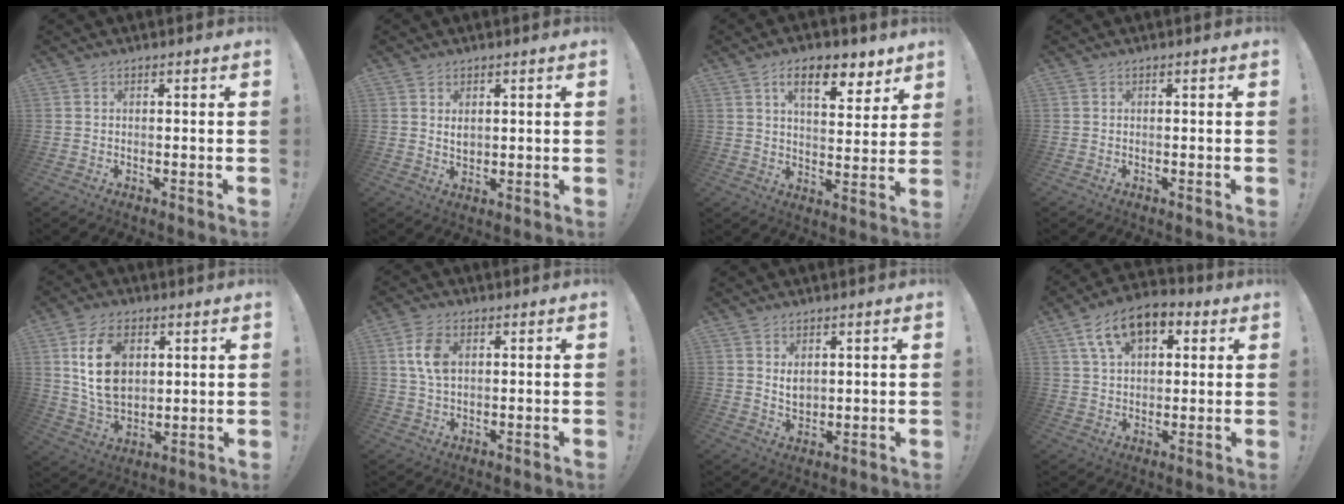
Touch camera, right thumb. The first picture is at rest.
{"total": 2.6, "force": [1.4, 1.9, 1.2], "torque": [-0.011, -0.010, 0.022]}
{"total": 11.5, "force": [6.7, 5.0, 8.0], "torque": [-0.109, -0.033, 0.113]}
{"total": 0.0}
{"total": 15.9, "force": [5.2, 11.3, 9.9], "torque": [-0.172, -0.014, 0.099]}
{"total": 8.4, "force": [2.3, 5.5, 5.9], "torque": [-0.126, 0.003, 0.042]}
{"total": 4.6, "force": [2.1, 3.4, 2.3], "torque": [-0.029, -0.015, 0.037]}
{"total": 13.1, "force": [6.4, 7.9, 8.3], "torque": [-0.145, -0.014, 0.122]}